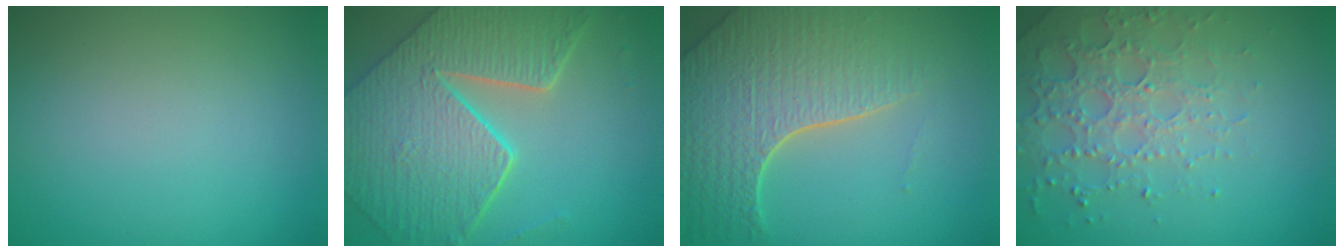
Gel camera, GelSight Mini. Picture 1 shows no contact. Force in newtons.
{"total": 9.2, "press": 6.7, "slide": 6.3}
{"total": 8.0, "press": 5.8, "slide": 5.5}
{"total": 4.9, "press": 4.7, "slide": 1.2}